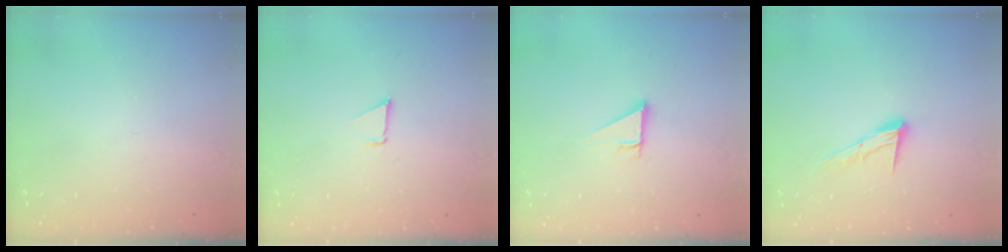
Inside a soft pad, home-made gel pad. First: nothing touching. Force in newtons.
{"total": 0.7, "press": 0.7, "slide": 0.1}
{"total": 2.5, "press": 2.5, "slide": 0.2}
{"total": 10.7, "press": 10.6, "slide": 1.3}